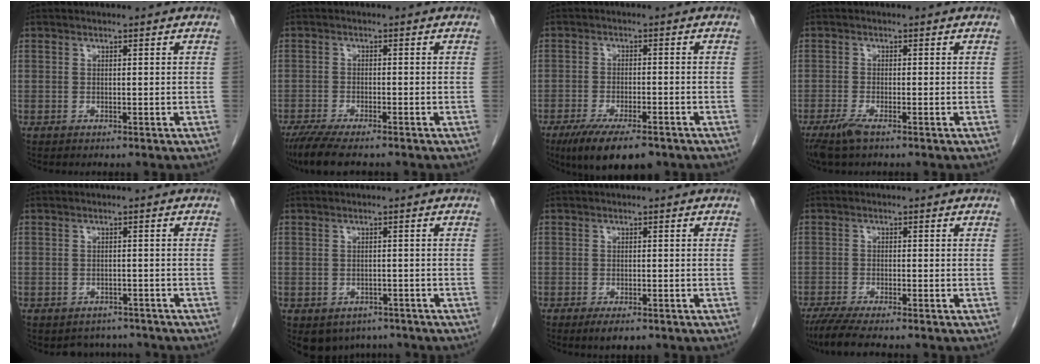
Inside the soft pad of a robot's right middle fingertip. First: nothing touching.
{"total": 8.2, "force": [-6.6, 1.3, 4.7], "torque": [-0.080, -0.020, -0.107]}
{"total": 10.1, "force": [-7.2, 2.7, 6.6], "torque": [-0.107, -0.018, -0.111]}
{"total": 3.1, "force": [-2.1, 0.4, 2.3], "torque": [-0.052, -0.008, -0.042]}
{"total": 4.2, "force": [-3.6, 2.1, 0.0], "torque": [0.002, 0.008, -0.046]}
{"total": 5.4, "force": [-3.8, 3.7, 1.2], "torque": [-0.013, 0.006, -0.046]}
{"total": 2.9, "force": [-1.9, 0.9, 2.0], "torque": [-0.033, -0.006, -0.025]}
{"total": 6.4, "force": [-5.2, 0.0, 3.7], "torque": [-0.065, -0.020, -0.088]}